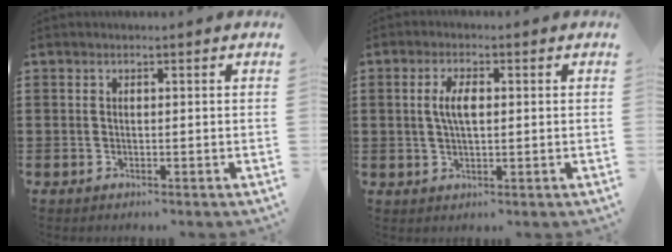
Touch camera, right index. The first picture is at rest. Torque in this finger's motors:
{"motor_torque": [0.16, -0.03, 0.16, 0.10]}